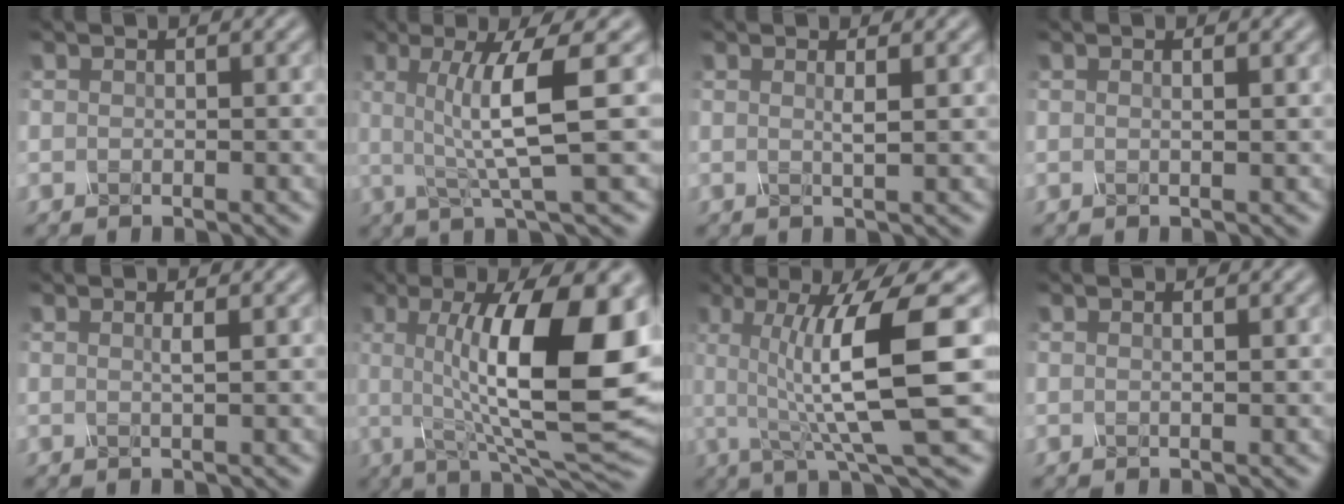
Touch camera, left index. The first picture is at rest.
{"total": 6.5, "force": [0.5, 1.0, 6.4], "torque": [-0.112, 0.002, 0.010]}
{"total": 1.3, "force": [0.2, 0.3, 1.2], "torque": [-0.020, 0.000, -0.001]}
{"total": 1.1, "force": [0.3, 0.4, 1.0], "torque": [-0.007, -0.001, -0.005]}
{"total": 0.9, "force": [0.1, 0.2, 0.8], "torque": [-0.009, 0.001, -0.003]}
{"total": 14.4, "force": [1.5, 3.9, 13.8], "torque": [-0.188, 0.000, 0.021]}
{"total": 10.6, "force": [0.5, 2.0, 10.4], "torque": [-0.143, -0.002, 0.009]}
{"total": 0.7, "force": [0.2, 0.2, 0.6], "torque": [-0.006, 0.000, -0.003]}